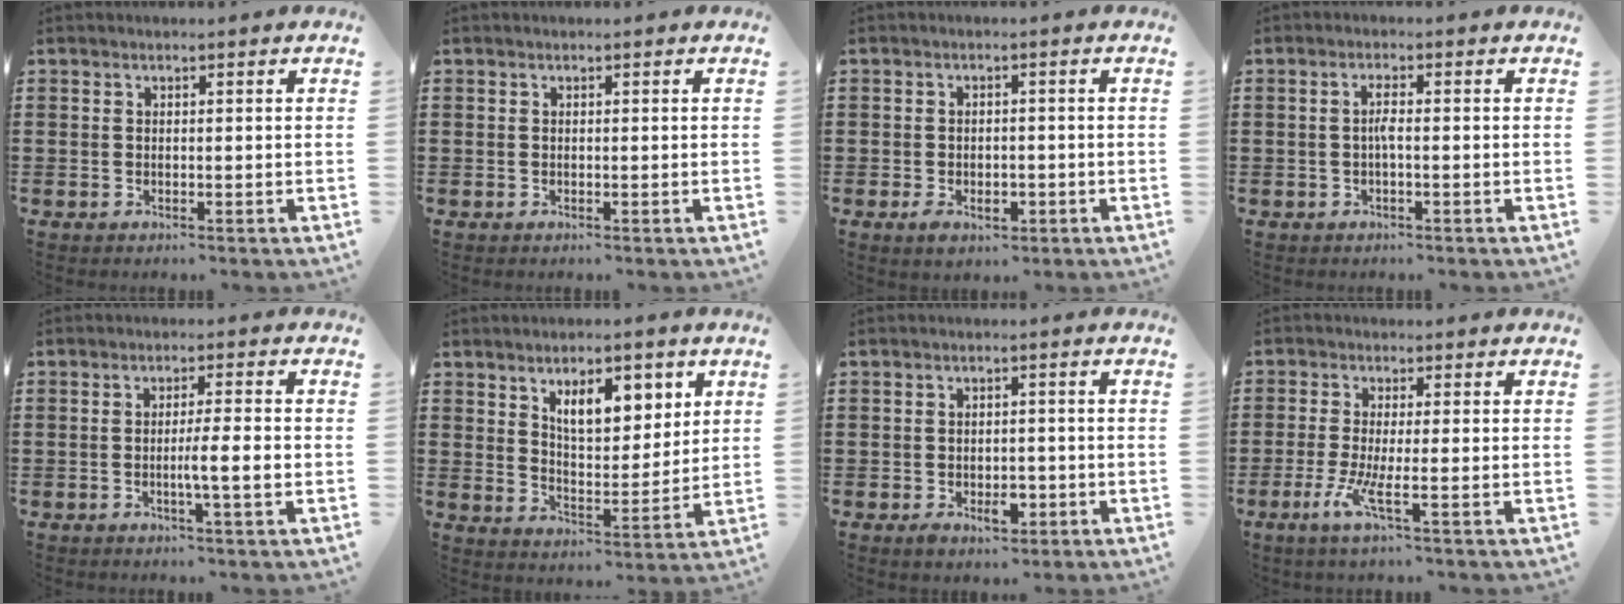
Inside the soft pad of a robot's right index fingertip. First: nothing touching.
{"total": 0.0}
{"total": 2.6, "force": [-1.1, 1.5, 1.7], "torque": [-0.033, 0.000, -0.021]}
{"total": 2.0, "force": [-0.4, 0.2, 2.0], "torque": [-0.040, 0.000, -0.008]}
{"total": 4.4, "force": [-0.9, 0.0, 4.3], "torque": [-0.073, -0.006, -0.018]}
{"total": 8.1, "force": [4.3, 3.7, 5.8], "torque": [-0.096, -0.002, 0.069]}
{"total": 3.8, "force": [-1.6, 2.0, 2.8], "torque": [-0.047, 0.003, -0.026]}
{"total": 4.9, "force": [-1.7, 0.3, 4.6], "torque": [-0.105, -0.020, -0.037]}